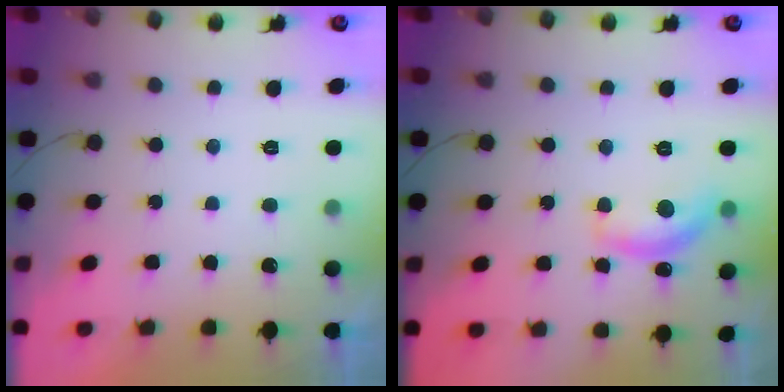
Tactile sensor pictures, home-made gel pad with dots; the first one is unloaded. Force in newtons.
{"total": 12.6, "press": 12.6, "slide": 0.8}